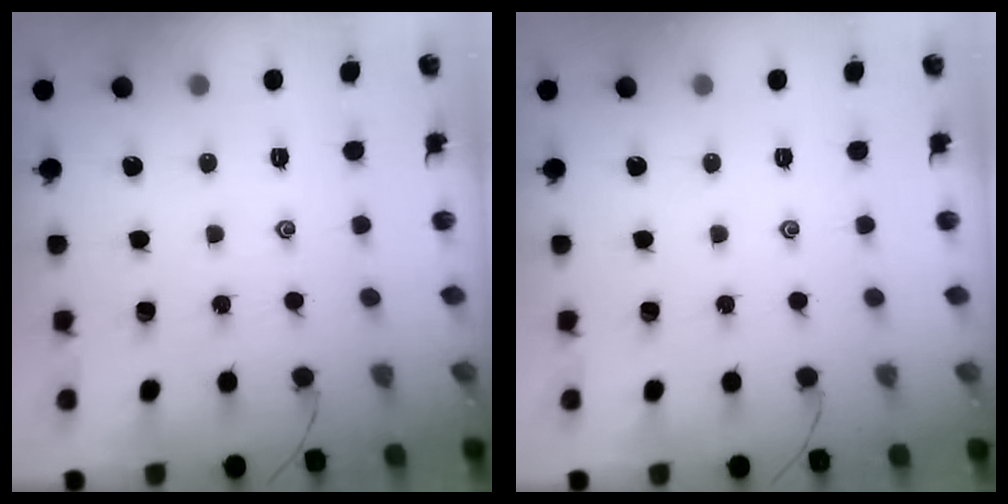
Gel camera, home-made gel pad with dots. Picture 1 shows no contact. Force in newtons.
{"total": 0.0}